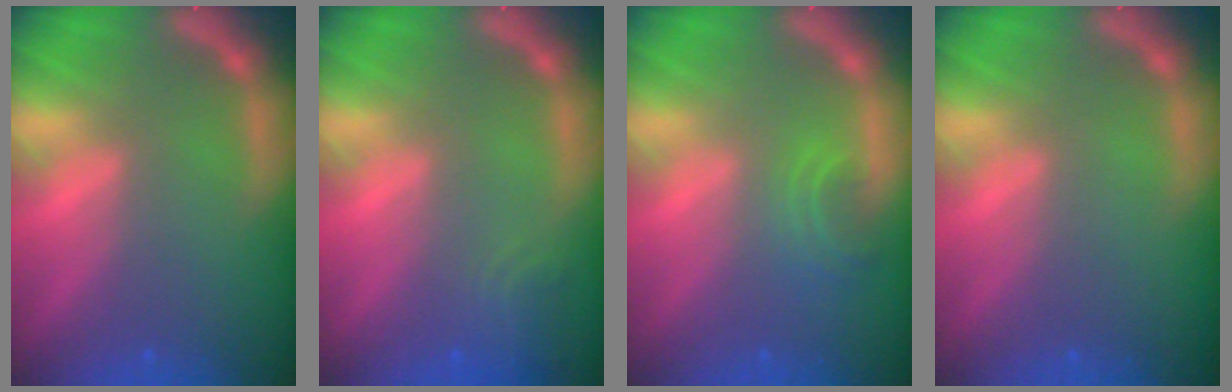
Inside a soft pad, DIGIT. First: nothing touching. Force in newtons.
{"total": 2.4}
{"total": 2.4}
{"total": 0.0}